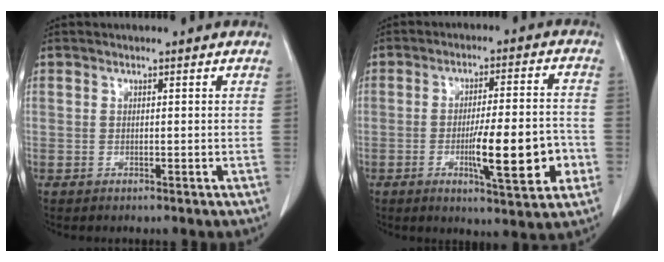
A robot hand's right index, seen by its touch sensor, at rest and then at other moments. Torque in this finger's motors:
{"motor_torque": [1.37, -0.77, 0.40, 0.12]}